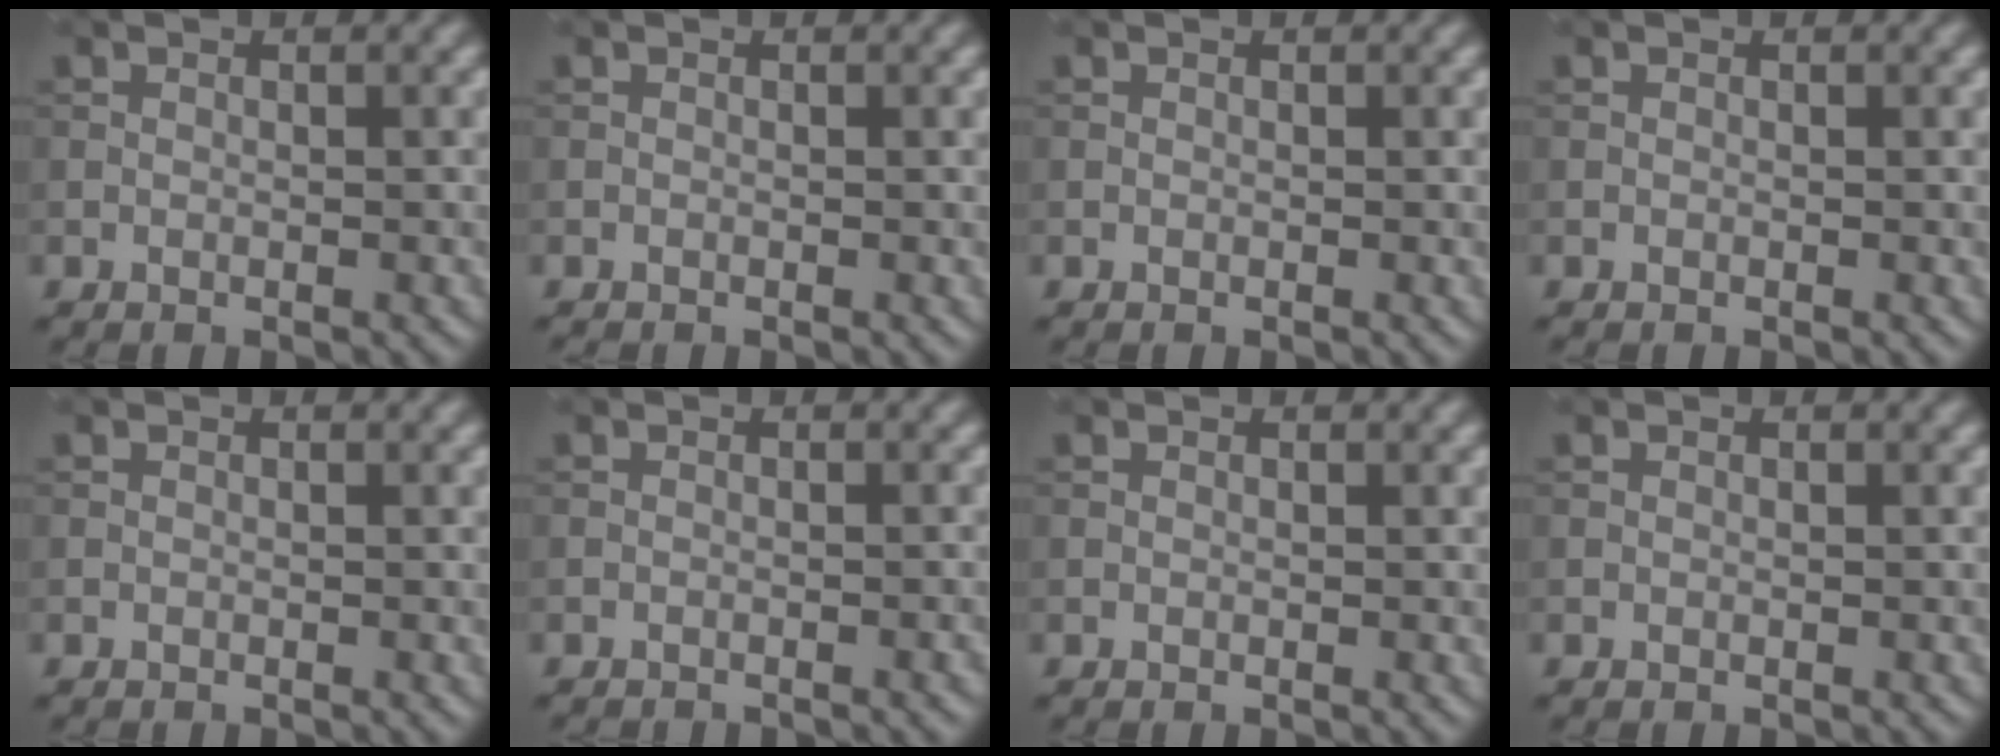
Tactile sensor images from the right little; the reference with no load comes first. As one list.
[{"total": 0.0}, {"total": 0.0}, {"total": 0.0}, {"total": 0.0}, {"total": 1.9, "force": [-1.8, 0.3, 0.5], "torque": [0.004, -0.002, -0.027]}, {"total": 0.0}, {"total": 0.0}]